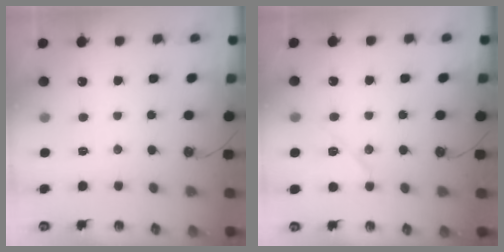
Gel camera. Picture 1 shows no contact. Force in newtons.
{"total": 8.9, "press": 8.9, "slide": 1.1}